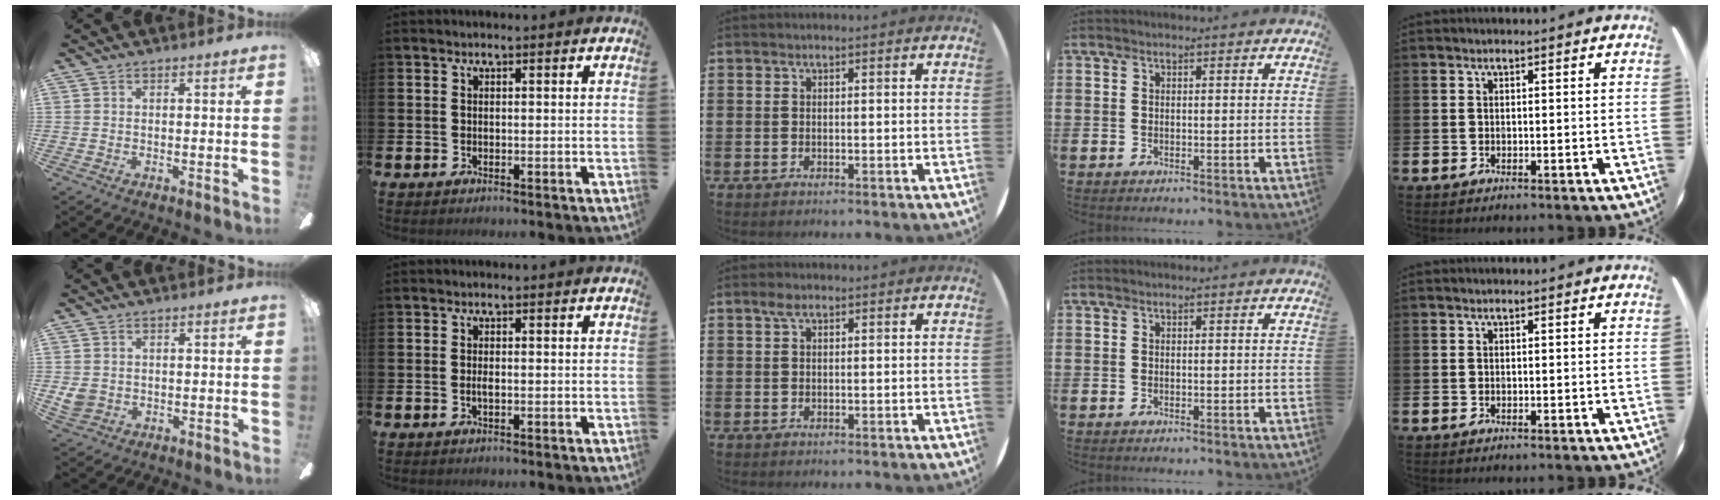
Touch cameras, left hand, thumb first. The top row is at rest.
{"thumb": {"total": 3.4, "force": [0.8, 2.9, 1.6], "torque": [-0.032, 0.004, 0.018]}, "index": {"total": 0.9, "force": [-0.1, 0.3, 0.8], "torque": [-0.013, -0.003, -0.003]}, "middle": {"total": 1.4, "force": [0.7, 0.7, 1.0], "torque": [-0.015, 0.003, 0.011]}}